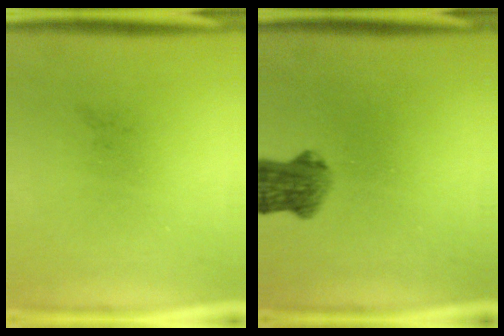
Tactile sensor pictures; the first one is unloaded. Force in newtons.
{"total": 5.5}